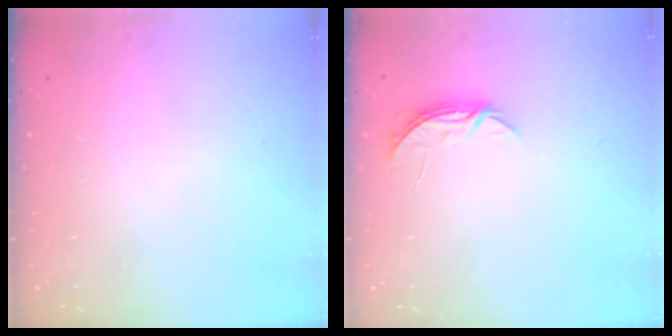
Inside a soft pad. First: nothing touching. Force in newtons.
{"total": 4.0, "press": 4.0, "slide": 0.5}